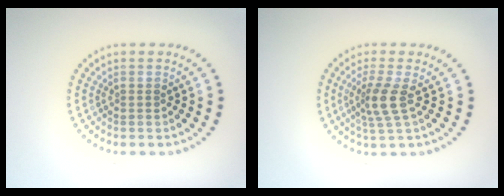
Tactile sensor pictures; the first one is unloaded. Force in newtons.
{"total": 2.8, "press": 2.1, "slide": 1.9}